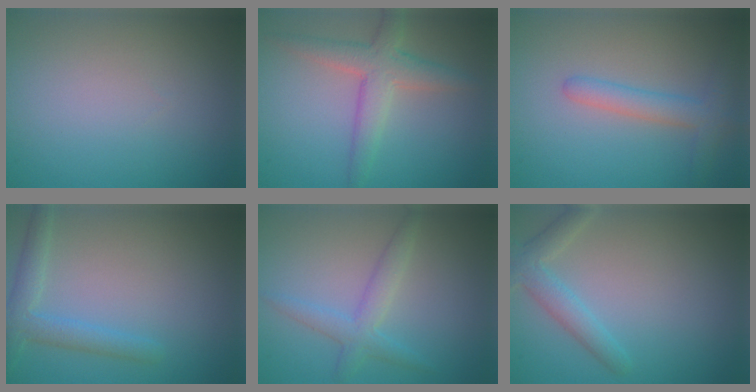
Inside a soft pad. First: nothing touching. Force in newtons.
{"total": 4.1, "press": 4.1, "slide": 0.4}
{"total": 3.0, "press": 3.0, "slide": 0.2}
{"total": 2.8, "press": 2.8, "slide": 0.2}
{"total": 2.6, "press": 2.6, "slide": 0.1}
{"total": 2.8, "press": 2.8, "slide": 0.0}